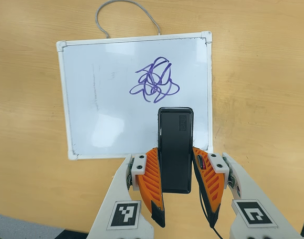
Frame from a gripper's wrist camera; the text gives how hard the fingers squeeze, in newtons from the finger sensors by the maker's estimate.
{"total": 3.7, "left": 2.3, "right": 5.1}